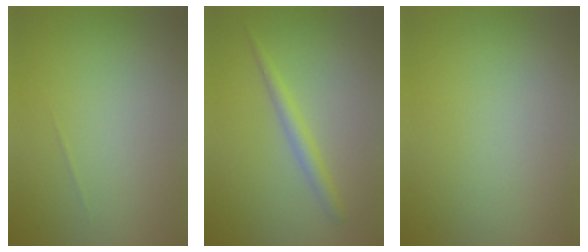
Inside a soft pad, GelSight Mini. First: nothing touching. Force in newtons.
{"total": 1.8, "press": 1.8, "slide": 0.1}
{"total": 0.0}